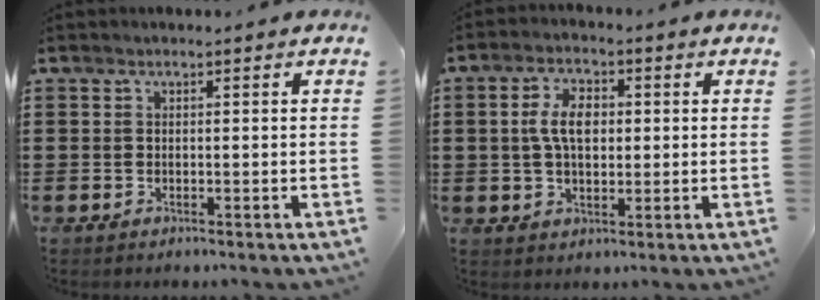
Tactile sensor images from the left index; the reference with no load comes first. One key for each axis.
{"total": 5.8, "fx": 0.8, "fy": 3.3, "fz": 4.8, "tx": -0.099, "ty": 0.008, "tz": 0.007}